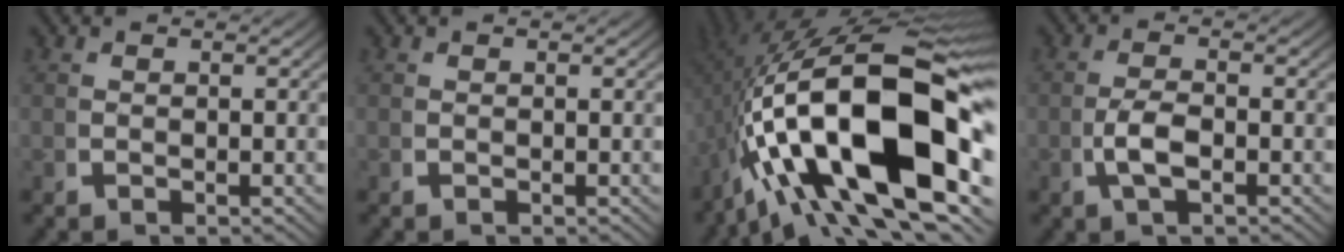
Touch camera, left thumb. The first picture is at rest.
{"total": 0.0}
{"total": 24.6, "force": [-0.5, 12.8, 21.0], "torque": [-0.371, -0.047, 0.021]}
{"total": 2.9, "force": [-0.1, 1.2, 2.6], "torque": [-0.065, -0.007, -0.001]}